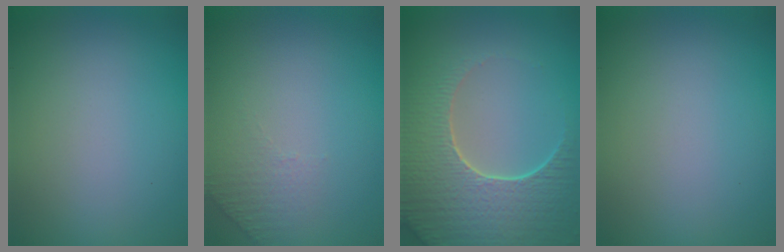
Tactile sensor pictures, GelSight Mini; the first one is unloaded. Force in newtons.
{"total": 1.2, "press": 0.7, "slide": 0.9}
{"total": 7.6, "press": 5.9, "slide": 4.8}
{"total": 0.0}